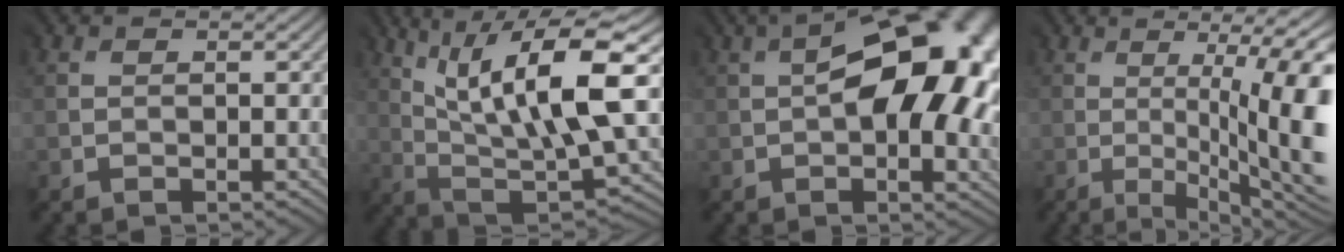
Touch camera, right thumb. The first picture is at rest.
{"total": 14.7, "force": [5.0, 4.7, 13.1], "torque": [-0.234, 0.017, 0.104]}
{"total": 17.1, "force": [1.5, 9.5, 14.1], "torque": [-0.181, 0.009, 0.023]}
{"total": 12.4, "force": [-1.3, 3.2, 12.0], "torque": [-0.127, 0.002, -0.011]}